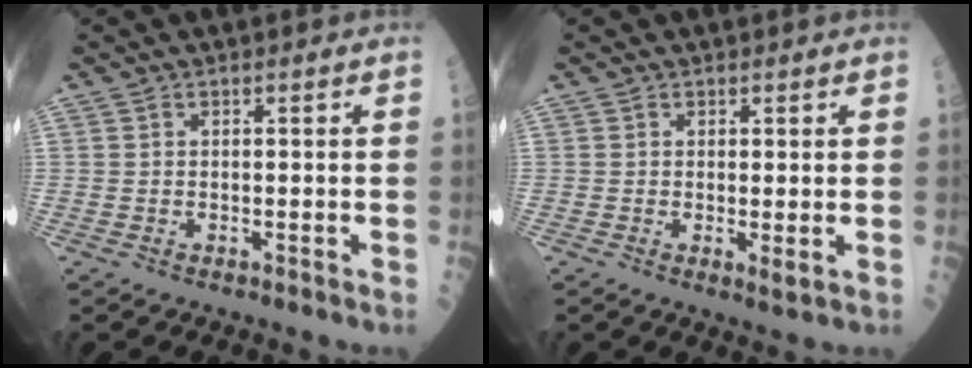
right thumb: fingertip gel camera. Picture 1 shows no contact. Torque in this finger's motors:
{"motor_torque": [-0.35, 0.05, -0.15, -0.11, 0.00]}